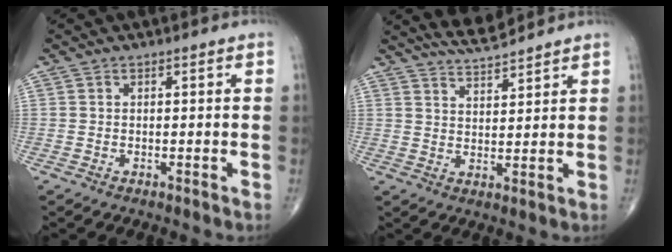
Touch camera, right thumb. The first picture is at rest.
{"total": 5.8, "force": [5.6, 0.3, 1.4], "torque": [-0.022, -0.029, 0.104]}